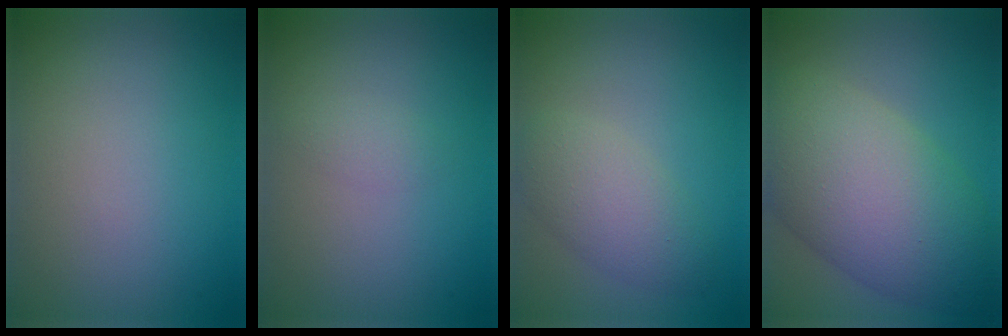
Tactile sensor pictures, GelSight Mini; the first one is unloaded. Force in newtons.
{"total": 1.0, "press": 1.0, "slide": 0.1}
{"total": 3.5, "press": 3.5, "slide": 0.2}
{"total": 10.9, "press": 10.9, "slide": 0.2}